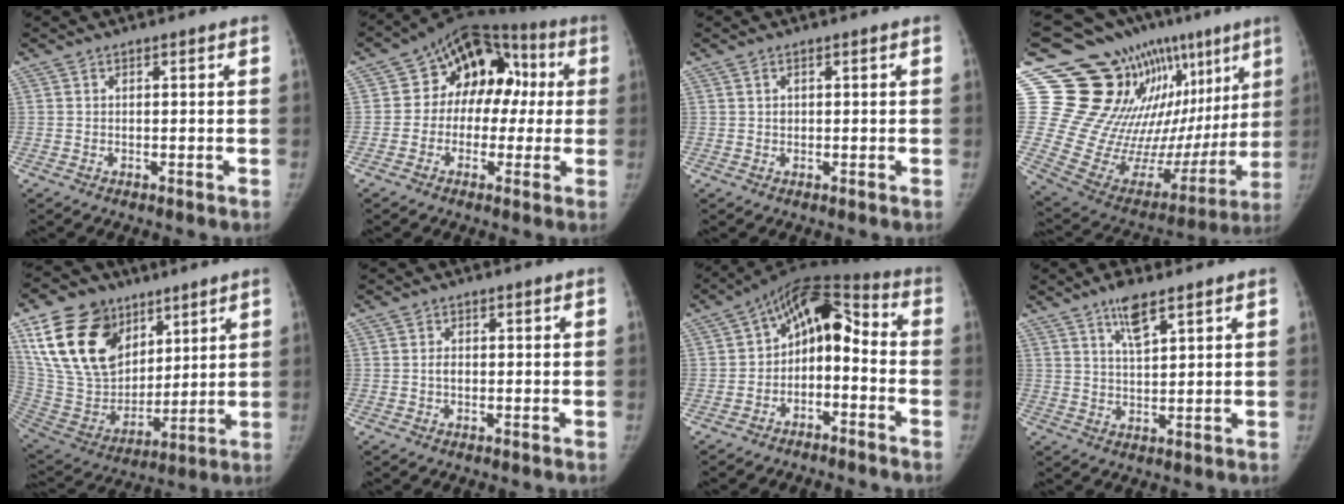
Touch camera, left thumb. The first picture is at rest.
{"total": 15.0, "force": [1.3, 11.2, 9.8], "torque": [-0.076, 0.048, 0.007]}
{"total": 1.0, "force": [0.4, 0.8, 0.4], "torque": [-0.002, -0.001, 0.007]}
{"total": 29.2, "force": [14.6, 13.0, 21.7], "torque": [-0.274, -0.046, 0.255]}
{"total": 20.4, "force": [9.4, 14.1, 11.4], "torque": [-0.184, -0.025, 0.177]}
{"total": 1.4, "force": [0.0, 1.1, 0.9], "torque": [-0.012, 0.002, 0.000]}
{"total": 12.2, "force": [-2.6, 7.9, 8.9], "torque": [-0.105, 0.068, -0.053]}
{"total": 5.7, "force": [3.8, 1.6, 4.0], "torque": [-0.065, -0.021, 0.069]}